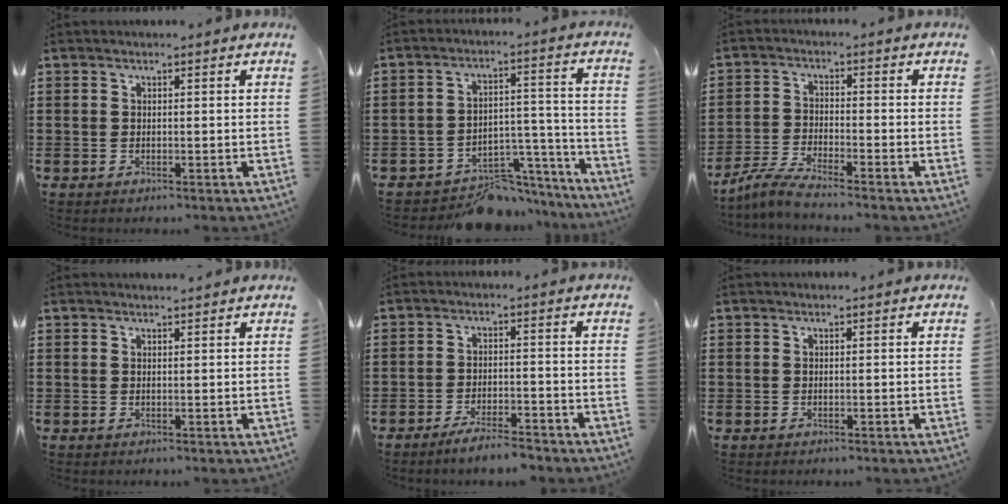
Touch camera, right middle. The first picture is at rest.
{"total": 7.5, "force": [-6.9, 2.5, 1.6], "torque": [-0.017, 0.032, -0.128]}
{"total": 4.5, "force": [-4.1, -0.1, 1.8], "torque": [-0.053, -0.012, -0.084]}
{"total": 0.7, "force": [0.7, 0.1, 0.0], "torque": [-0.002, 0.001, 0.014]}
{"total": 4.2, "force": [-3.9, 0.0, 1.7], "torque": [-0.035, -0.004, -0.075]}
{"total": 0.0}